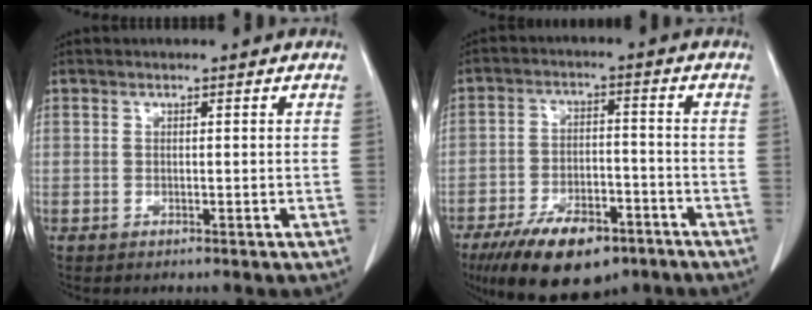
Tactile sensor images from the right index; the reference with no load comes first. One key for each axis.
{"total": 13.5, "fx": -8.8, "fy": 5.9, "fz": 8.3, "tx": -0.140, "ty": -0.007, "tz": -0.142}